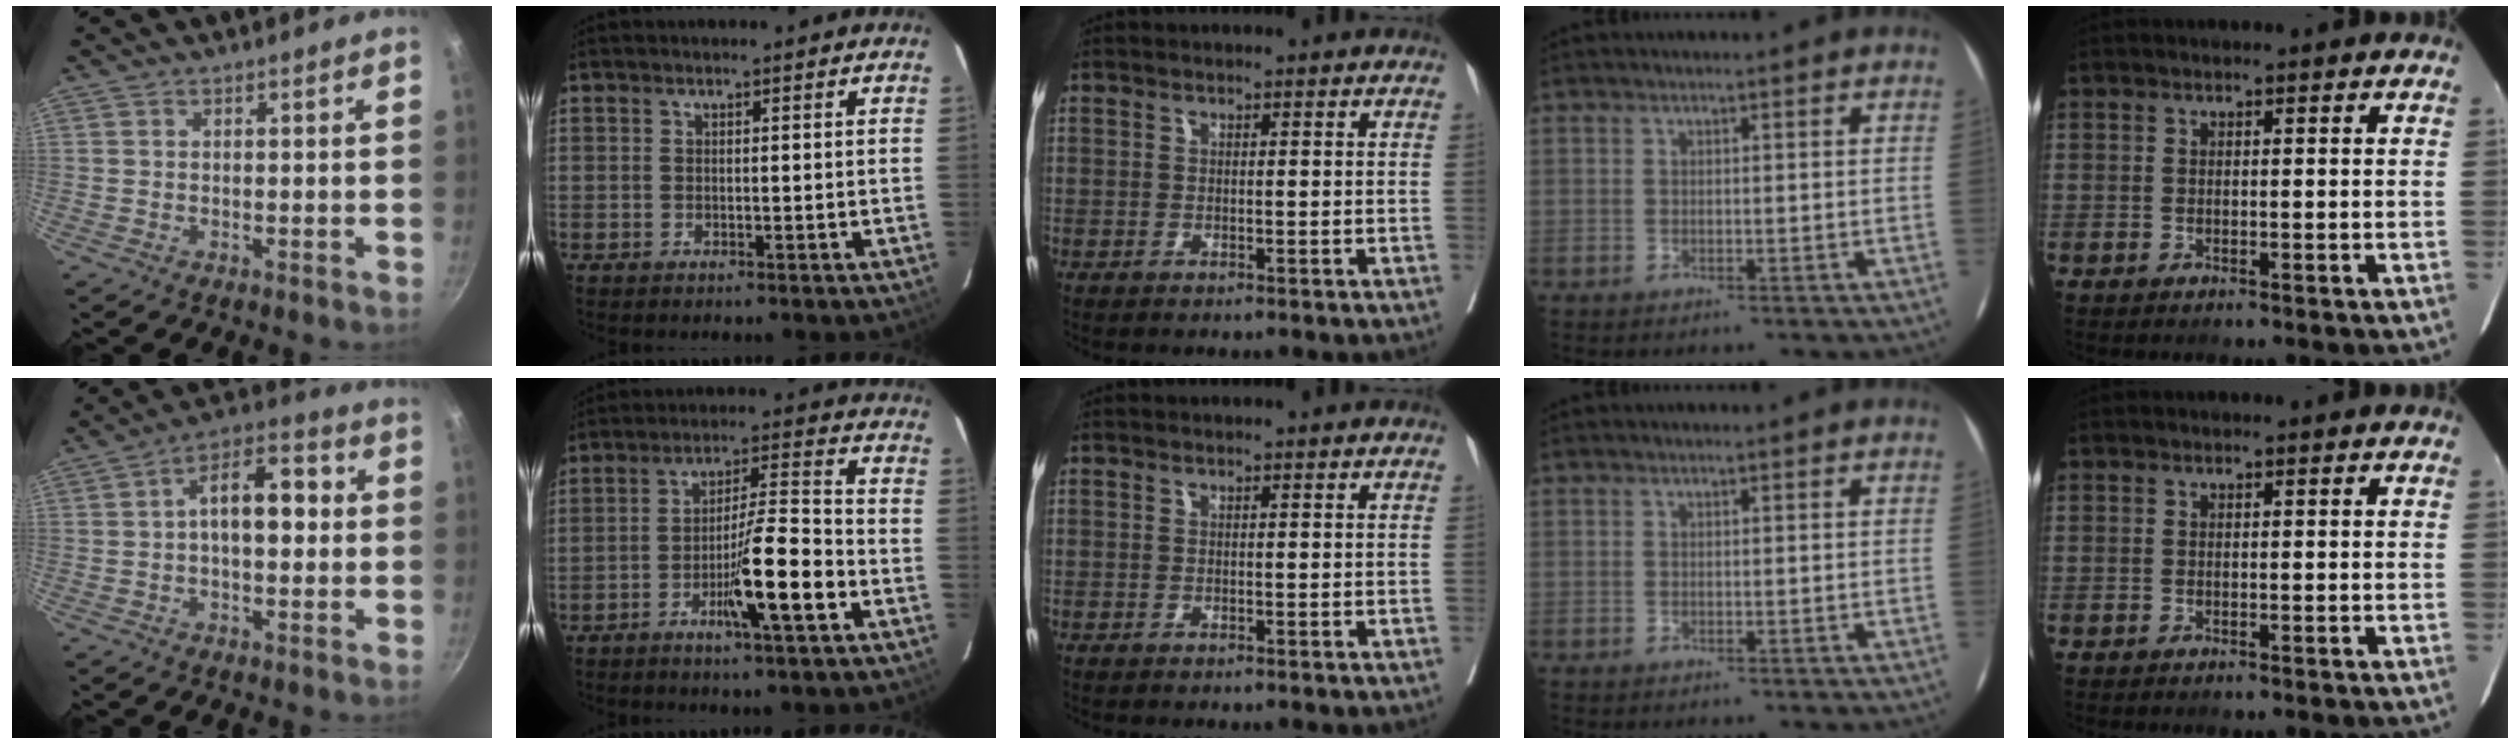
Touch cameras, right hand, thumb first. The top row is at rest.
{"thumb": {"total": 11.0, "force": [0.7, 5.9, 9.3], "torque": [-0.131, 0.034, 0.001]}, "index": {"total": 10.9, "force": [-4.5, 0.3, 9.9], "torque": [-0.164, 0.000, -0.073]}}